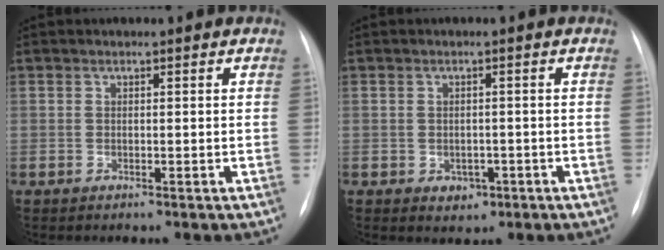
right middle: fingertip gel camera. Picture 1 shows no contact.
{"total": 2.5, "force": [-1.0, 1.9, 1.1], "torque": [-0.011, 0.004, -0.005]}